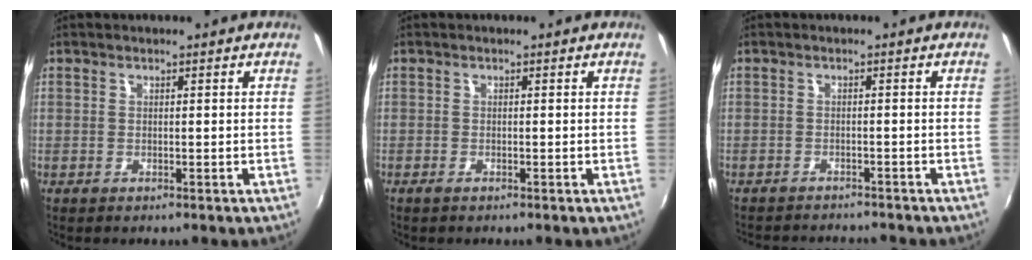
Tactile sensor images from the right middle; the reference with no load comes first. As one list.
[{"total": 0.8, "force": [-0.6, 0.3, 0.5], "torque": [-0.009, -0.004, -0.013]}, {"total": 6.0, "force": [-5.7, 1.2, 1.6], "torque": [-0.045, -0.013, -0.085]}]